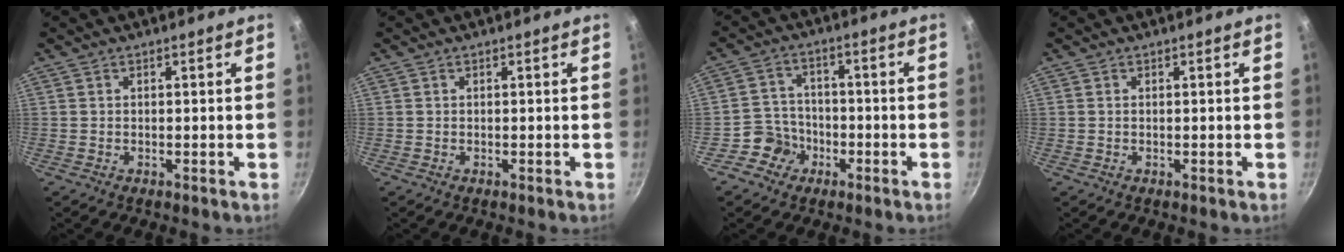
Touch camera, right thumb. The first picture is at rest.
{"total": 0.0}
{"total": 6.0, "force": [-3.0, 5.2, 0.9], "torque": [0.011, 0.035, -0.058]}
{"total": 0.0}